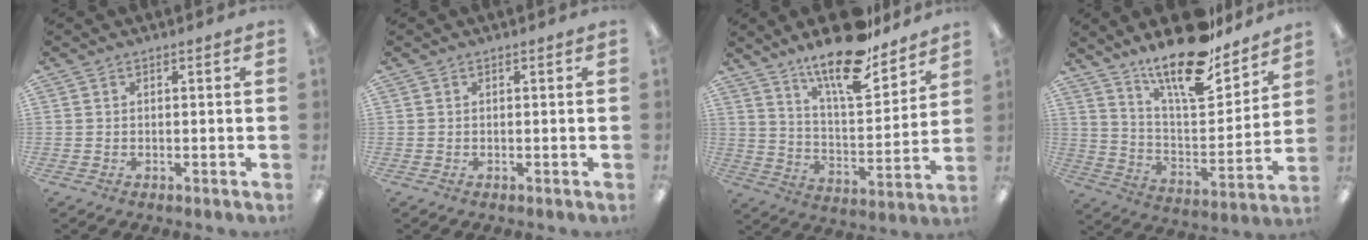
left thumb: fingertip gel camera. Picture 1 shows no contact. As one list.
[{"total": 0.0}, {"total": 17.7, "force": [14.2, 4.8, 9.4], "torque": [-0.159, -0.094, 0.240]}, {"total": 19.4, "force": [15.6, 5.6, 10.1], "torque": [-0.176, -0.109, 0.265]}]